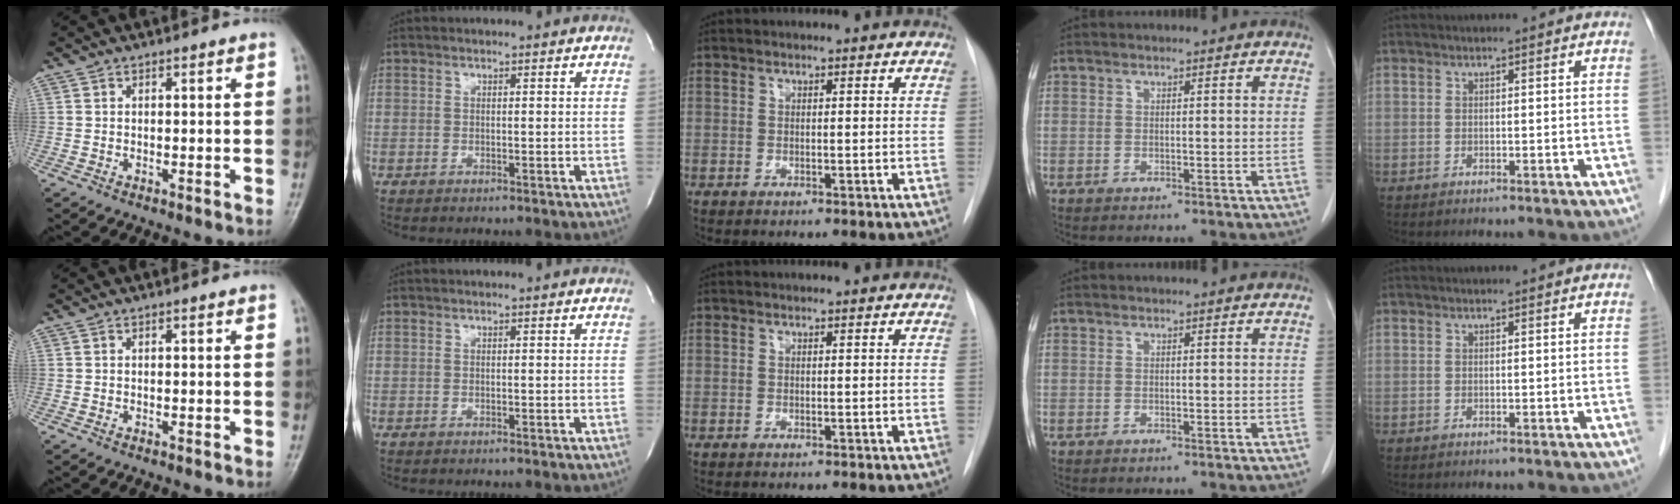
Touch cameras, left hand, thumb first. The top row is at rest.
{}